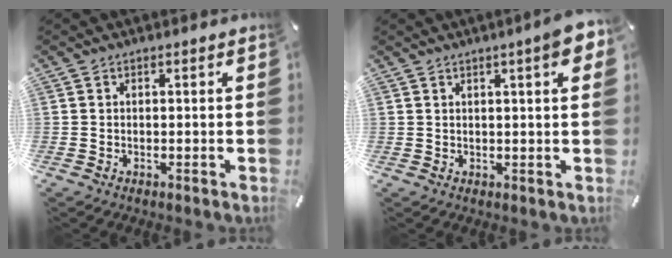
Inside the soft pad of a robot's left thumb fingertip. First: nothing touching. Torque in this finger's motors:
{"motor_torque": [1.22, 1.21, 0.69, -0.57, 0.66]}